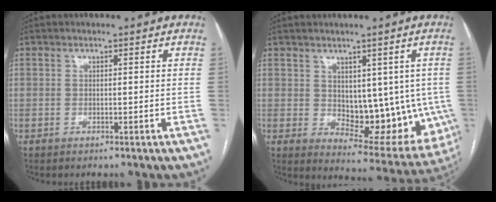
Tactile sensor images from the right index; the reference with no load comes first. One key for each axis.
{"total": 12.8, "fx": 0.5, "fy": 6.9, "fz": 10.8, "tx": -0.124, "ty": -0.004, "tz": 0.029}